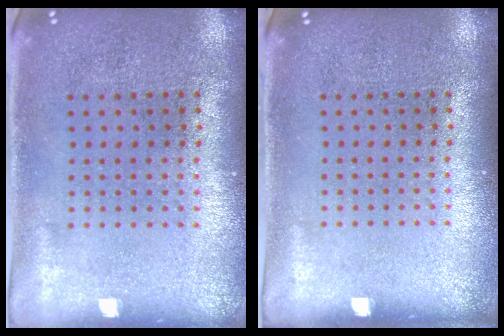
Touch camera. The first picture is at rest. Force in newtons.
{"total": 0.0}